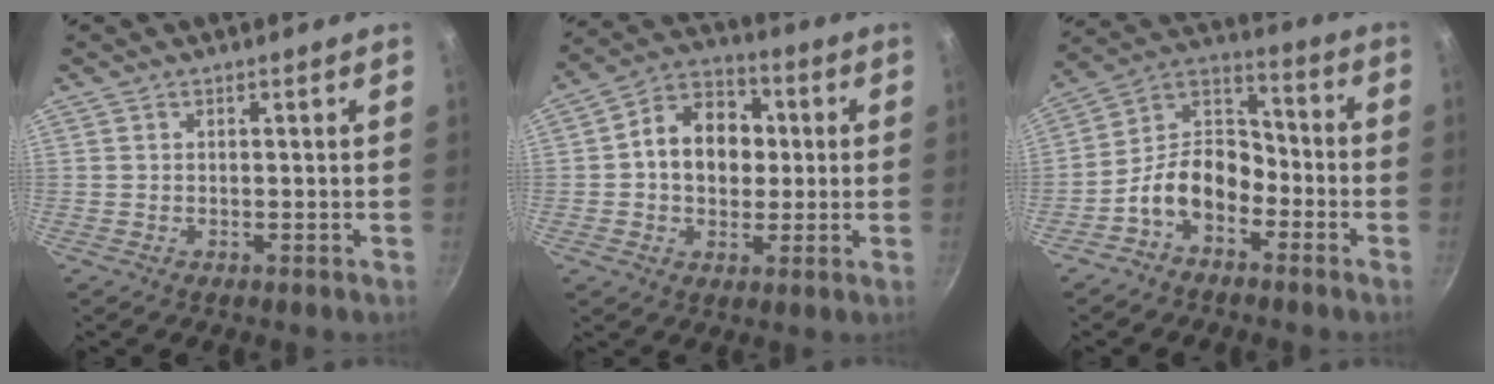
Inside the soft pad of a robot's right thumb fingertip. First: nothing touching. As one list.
[{"total": 12.8, "force": [0.9, 9.9, 8.1], "torque": [-0.092, 0.020, -0.002]}, {"total": 11.8, "force": [-5.4, 7.7, 7.0], "torque": [-0.095, 0.069, -0.125]}]